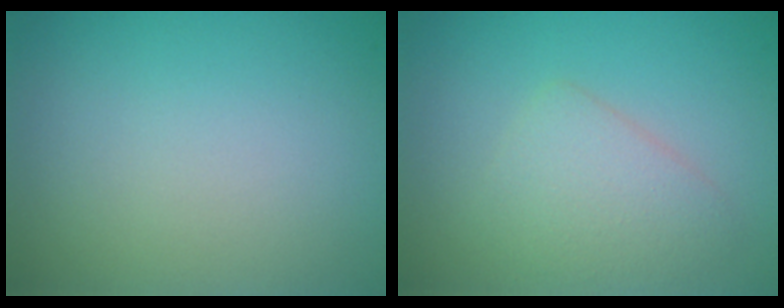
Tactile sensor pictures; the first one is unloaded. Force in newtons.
{"total": 2.9, "press": 2.9, "slide": 0.0}